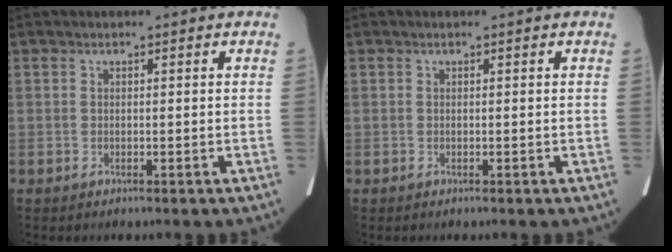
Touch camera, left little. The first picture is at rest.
{"total": 0.0}